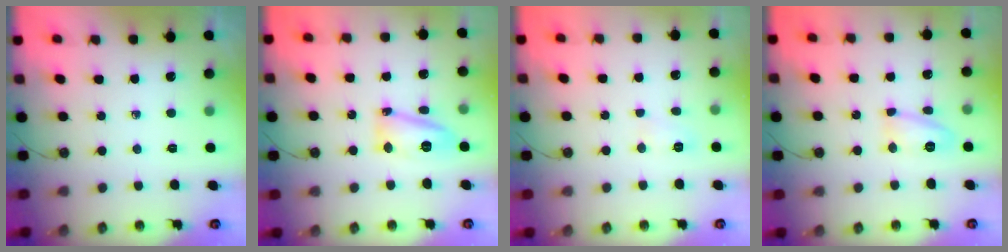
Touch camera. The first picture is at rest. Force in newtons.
{"total": 12.4, "press": 11.7, "slide": 4.2}
{"total": 13.2, "press": 6.2, "slide": 11.6}
{"total": 9.8, "press": 9.8, "slide": 0.9}